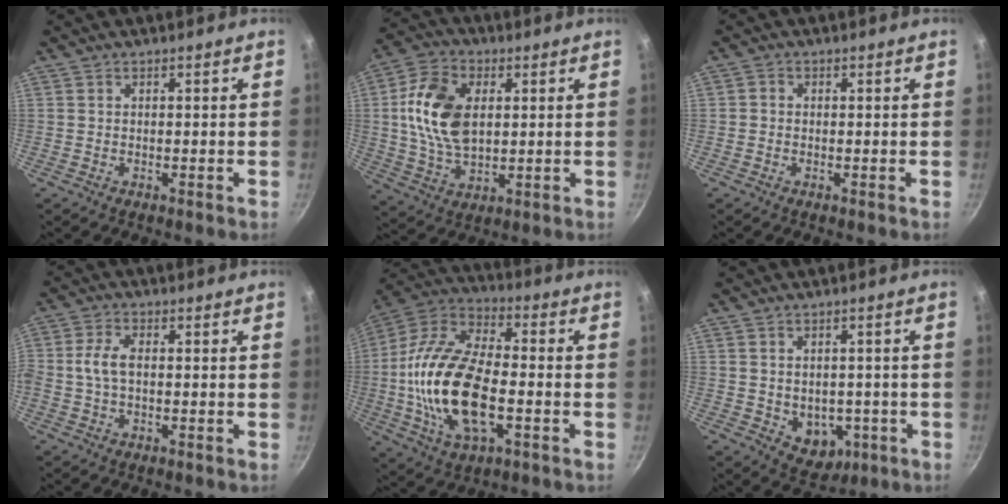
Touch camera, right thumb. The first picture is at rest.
{"total": 14.7, "force": [2.3, 9.3, 11.2], "torque": [-0.196, -0.003, 0.041]}
{"total": 1.0, "force": [-0.2, 0.9, 0.4], "torque": [-0.007, 0.004, -0.005]}
{"total": 4.7, "force": [-0.1, 2.6, 3.9], "torque": [-0.082, 0.014, -0.008]}
{"total": 22.1, "force": [-3.5, 11.1, 18.8], "torque": [-0.362, 0.028, -0.075]}
{"total": 7.4, "force": [-1.6, 5.6, 4.6], "torque": [-0.033, -0.002, -0.007]}